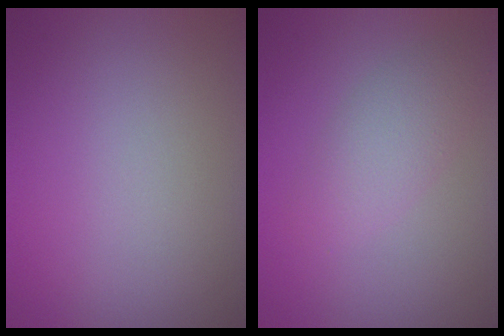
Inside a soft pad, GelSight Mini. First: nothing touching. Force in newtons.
{"total": 2.8, "press": 2.8, "slide": 0.2}